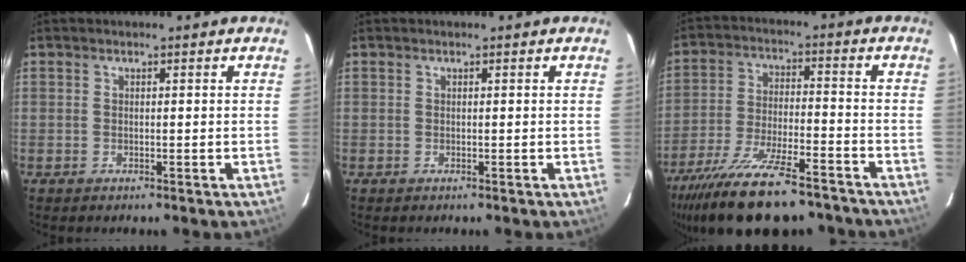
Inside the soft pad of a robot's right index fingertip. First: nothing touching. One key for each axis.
{"total": 0.0}
{"total": 21.3, "fx": -17.0, "fy": 5.8, "fz": 11.5, "tx": -0.226, "ty": -0.042, "tz": -0.269}